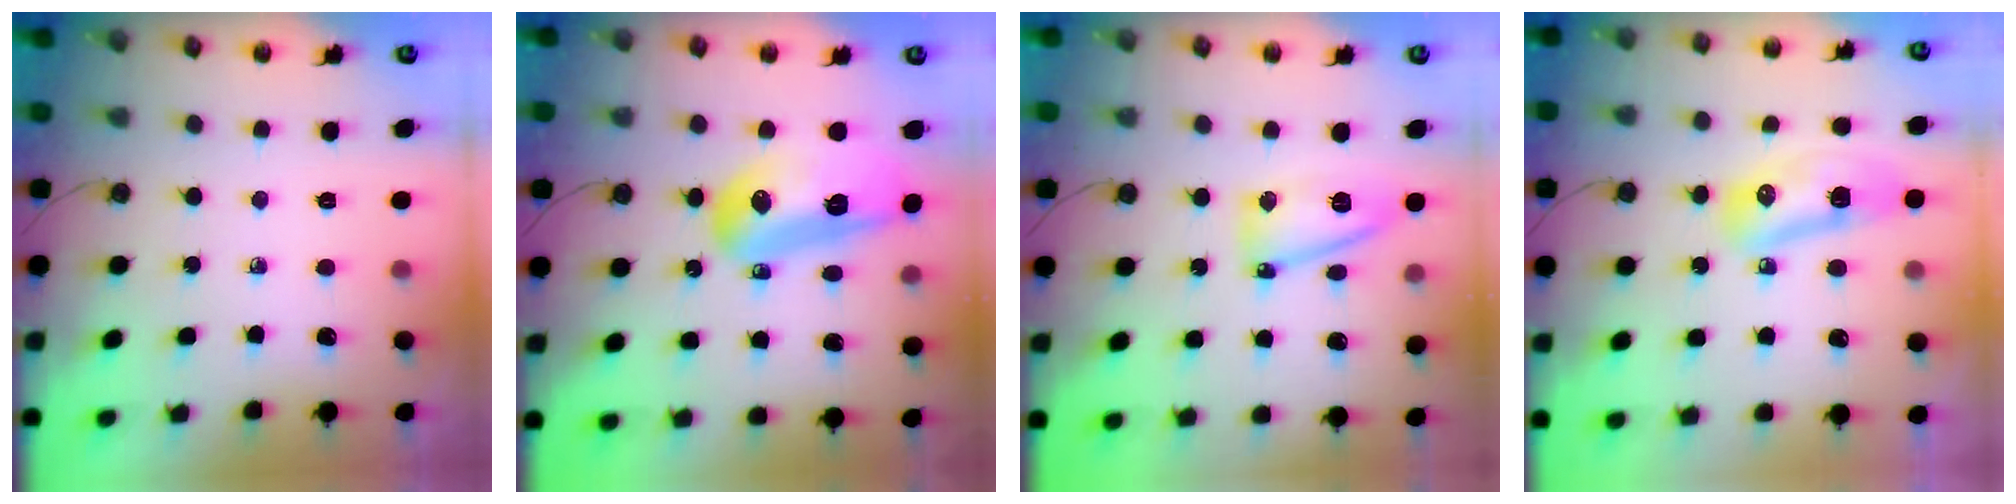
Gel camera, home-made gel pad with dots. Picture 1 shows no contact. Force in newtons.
{"total": 17.7, "press": 17.0, "slide": 4.6}
{"total": 9.7, "press": 9.6, "slide": 0.7}
{"total": 15.6, "press": 12.0, "slide": 10.0}